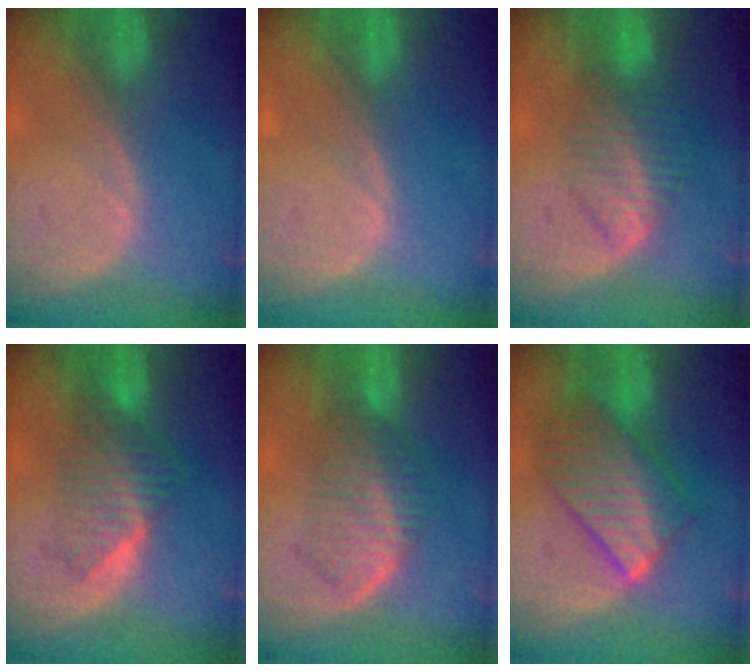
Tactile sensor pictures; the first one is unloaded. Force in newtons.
{"total": 0.0}
{"total": 6.8, "press": 5.8, "slide": 3.5}
{"total": 6.7, "press": 6.1, "slide": 2.8}
{"total": 6.2, "press": 5.8, "slide": 2.4}
{"total": 10.0, "press": 9.9, "slide": 0.8}